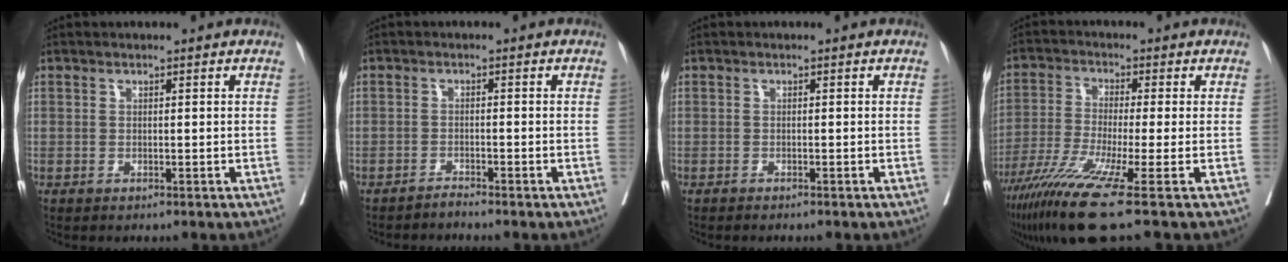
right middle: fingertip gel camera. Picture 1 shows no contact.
{"total": 1.3, "force": [-1.3, -0.4, -0.1], "torque": [0.004, -0.004, -0.023]}
{"total": 1.9, "force": [-1.7, 0.0, 0.9], "torque": [-0.012, -0.001, -0.022]}
{"total": 12.1, "force": [-7.5, -1.5, 9.3], "torque": [-0.176, -0.039, -0.135]}